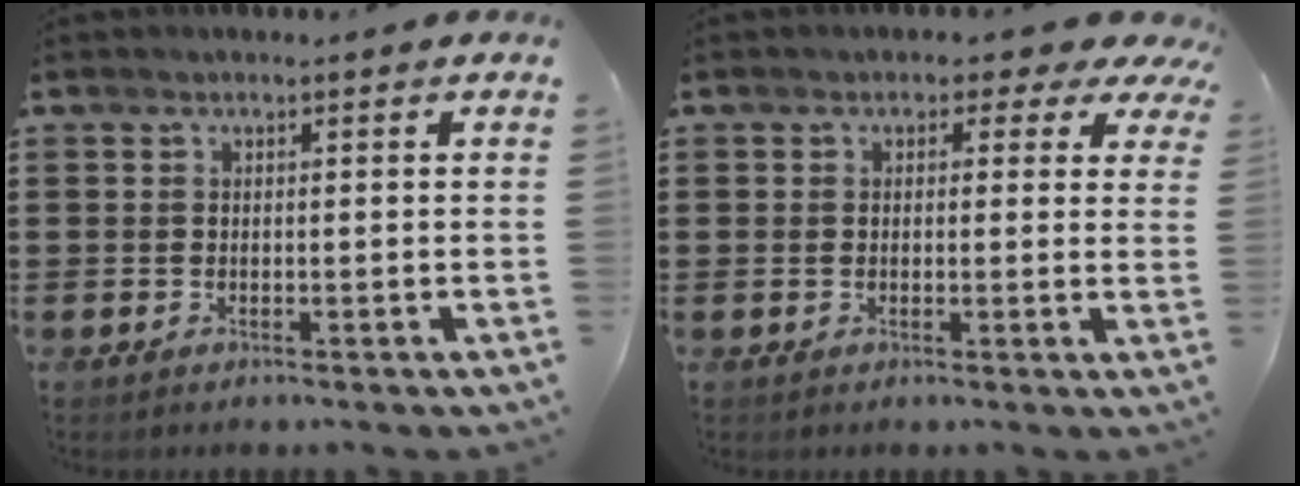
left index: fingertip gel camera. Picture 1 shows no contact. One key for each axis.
{"total": 2.6, "fx": 1.4, "fy": 1.5, "fz": 1.6, "tx": -0.025, "ty": -0.002, "tz": 0.018}